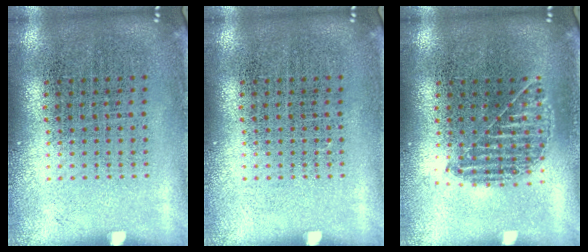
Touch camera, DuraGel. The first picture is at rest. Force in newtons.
{"total": 0.0}
{"total": 1.0, "press": 0.9, "slide": 0.3}